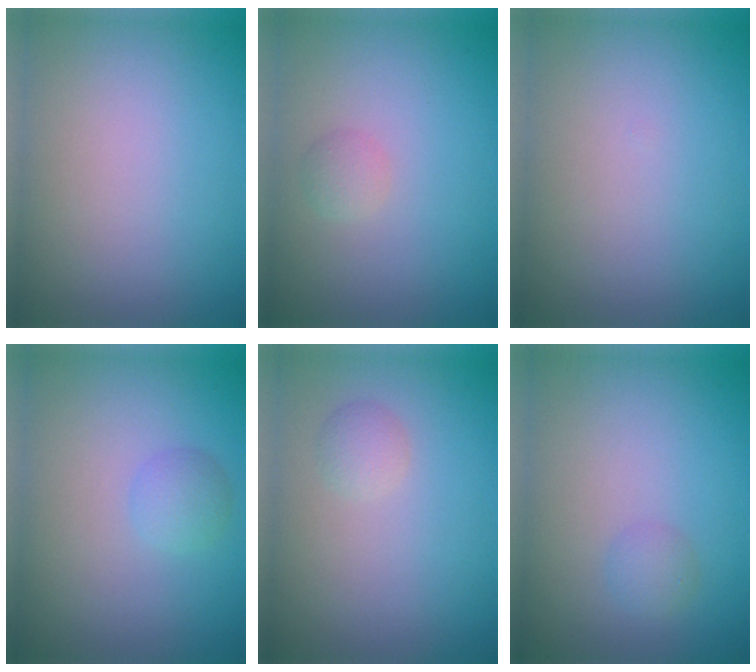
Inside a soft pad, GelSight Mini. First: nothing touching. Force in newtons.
{"total": 1.0, "press": 1.0, "slide": 0.0}
{"total": 0.0}
{"total": 1.5, "press": 1.5, "slide": 0.0}
{"total": 1.2, "press": 1.1, "slide": 0.1}
{"total": 1.2, "press": 1.2, "slide": 0.0}